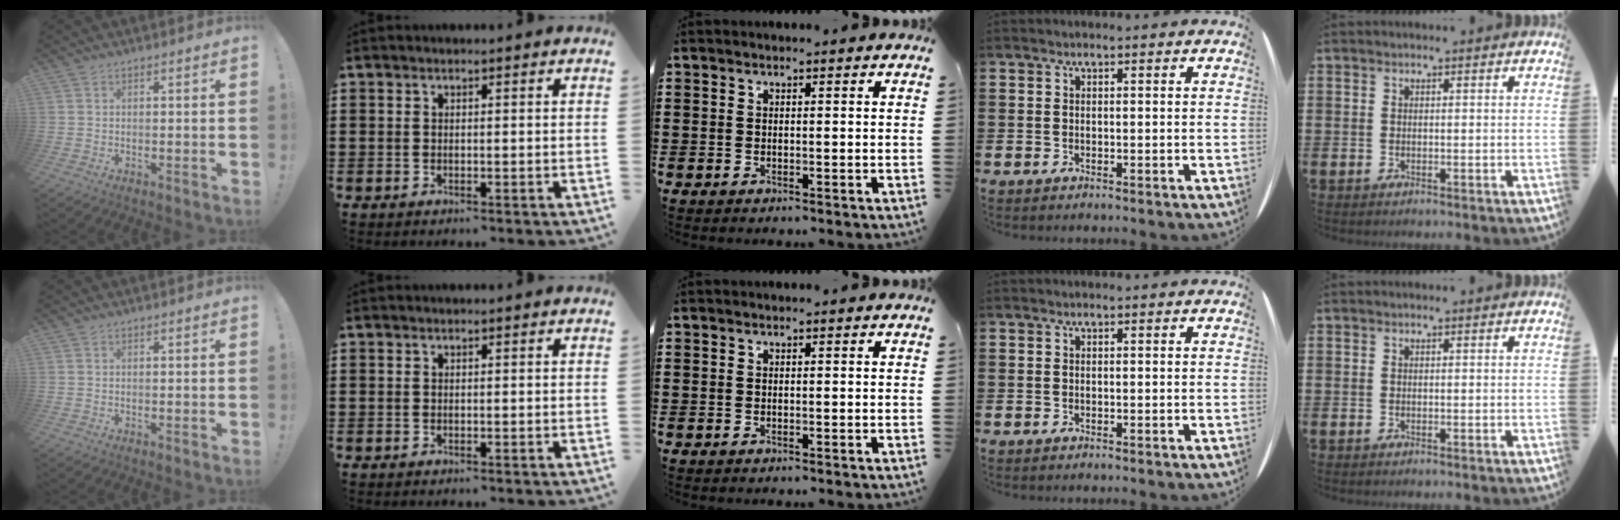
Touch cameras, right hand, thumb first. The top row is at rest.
{}